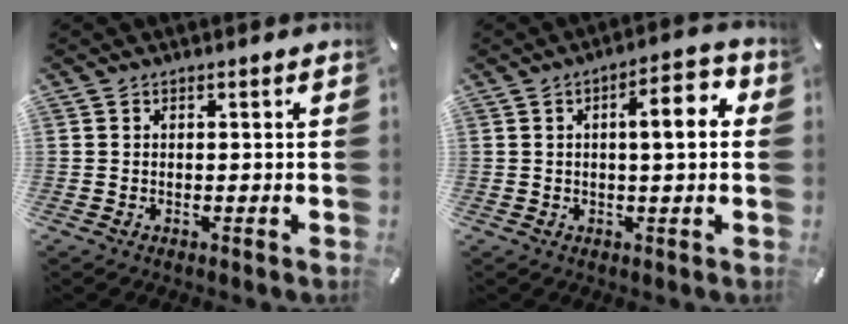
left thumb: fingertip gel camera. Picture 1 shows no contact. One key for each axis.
{"total": 7.9, "fx": 1.6, "fy": 2.2, "fz": 7.4, "tx": -0.111, "ty": -0.001, "tz": 0.017}